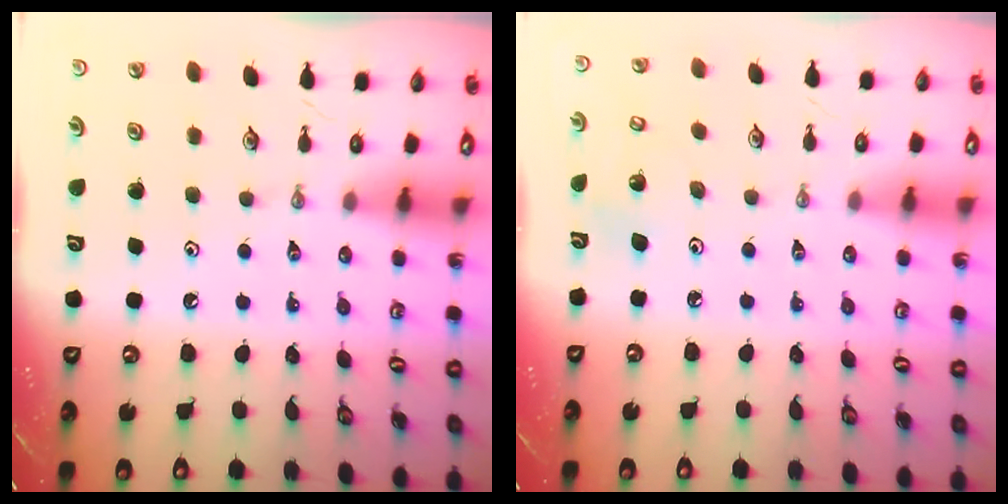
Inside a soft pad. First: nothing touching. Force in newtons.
{"total": 6.4, "press": 6.1, "slide": 1.8}